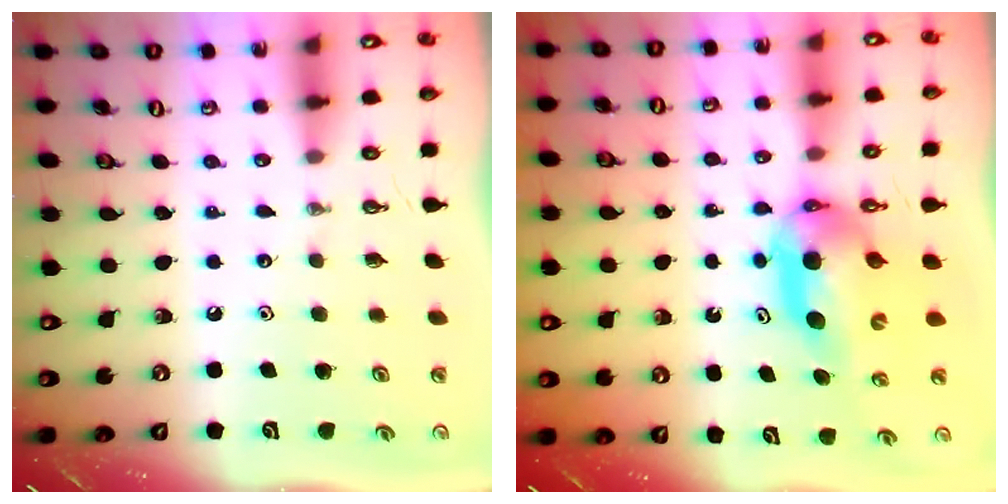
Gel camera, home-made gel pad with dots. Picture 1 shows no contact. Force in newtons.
{"total": 8.1, "press": 8.0, "slide": 1.0}